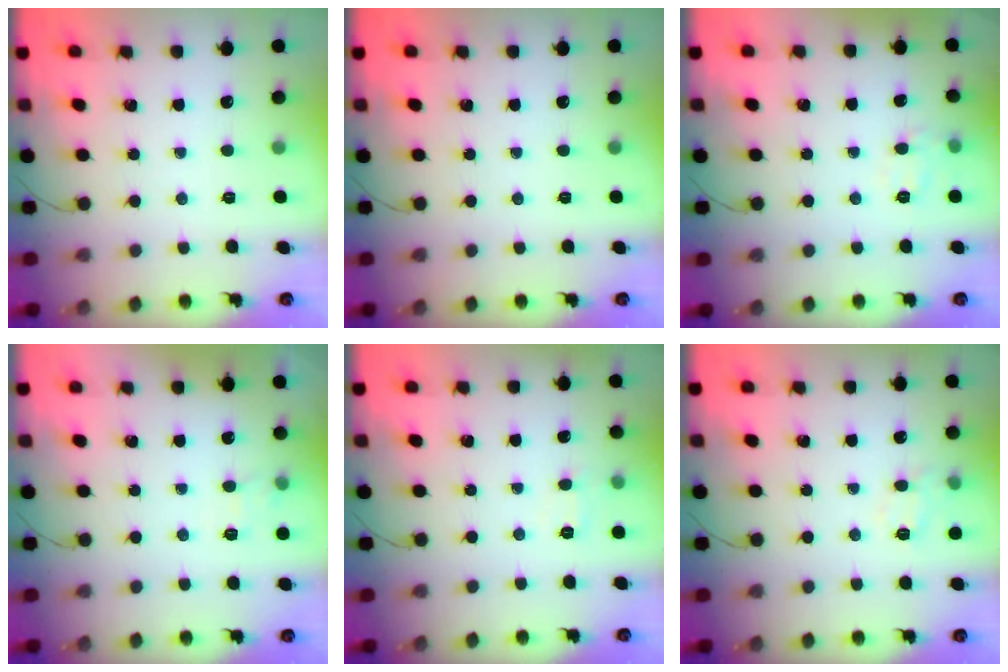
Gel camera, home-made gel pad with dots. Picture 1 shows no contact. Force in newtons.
{"total": 0.0}
{"total": 7.2, "press": 7.1, "slide": 1.1}
{"total": 7.4, "press": 7.2, "slide": 1.5}
{"total": 5.0, "press": 4.9, "slide": 1.1}
{"total": 8.6, "press": 8.5, "slide": 1.1}